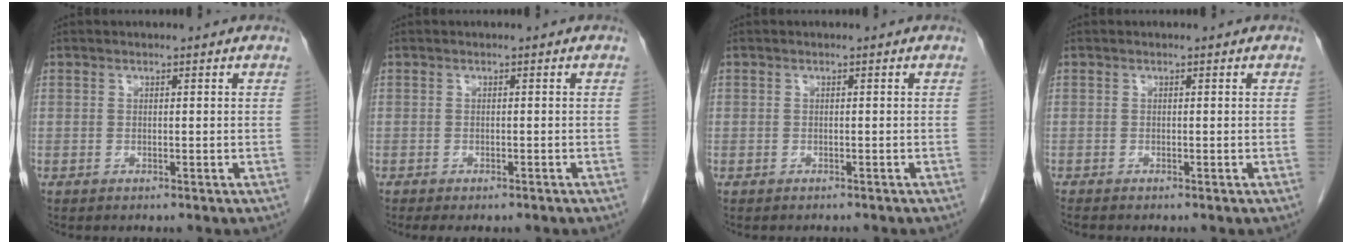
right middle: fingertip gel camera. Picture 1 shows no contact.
{"total": 3.3, "force": [-2.5, 1.1, 1.7], "torque": [-0.015, -0.007, -0.028]}
{"total": 1.5, "force": [-1.2, 0.9, -0.1], "torque": [-0.008, 0.003, -0.020]}
{"total": 0.8, "force": [-0.8, -0.1, 0.3], "torque": [-0.006, -0.001, -0.011]}